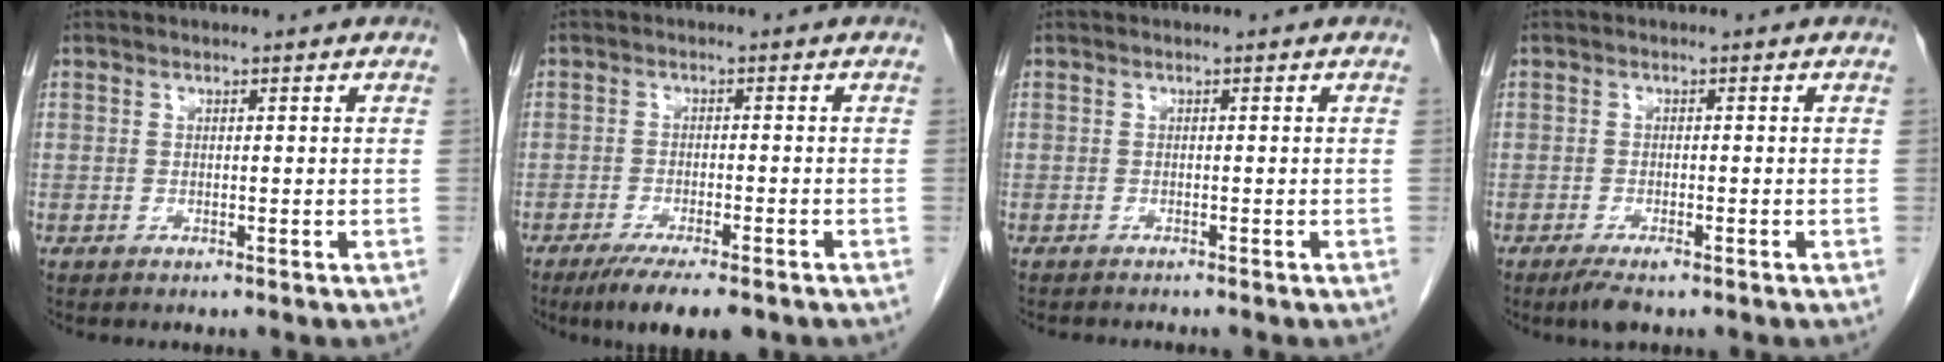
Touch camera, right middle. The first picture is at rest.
{"total": 8.0, "force": [-5.9, 1.4, 5.2], "torque": [-0.073, -0.014, -0.088]}
{"total": 2.3, "force": [-2.2, 0.2, 0.8], "torque": [-0.012, -0.003, -0.027]}
{"total": 2.8, "force": [-2.0, 0.7, 1.9], "torque": [-0.036, -0.005, -0.032]}